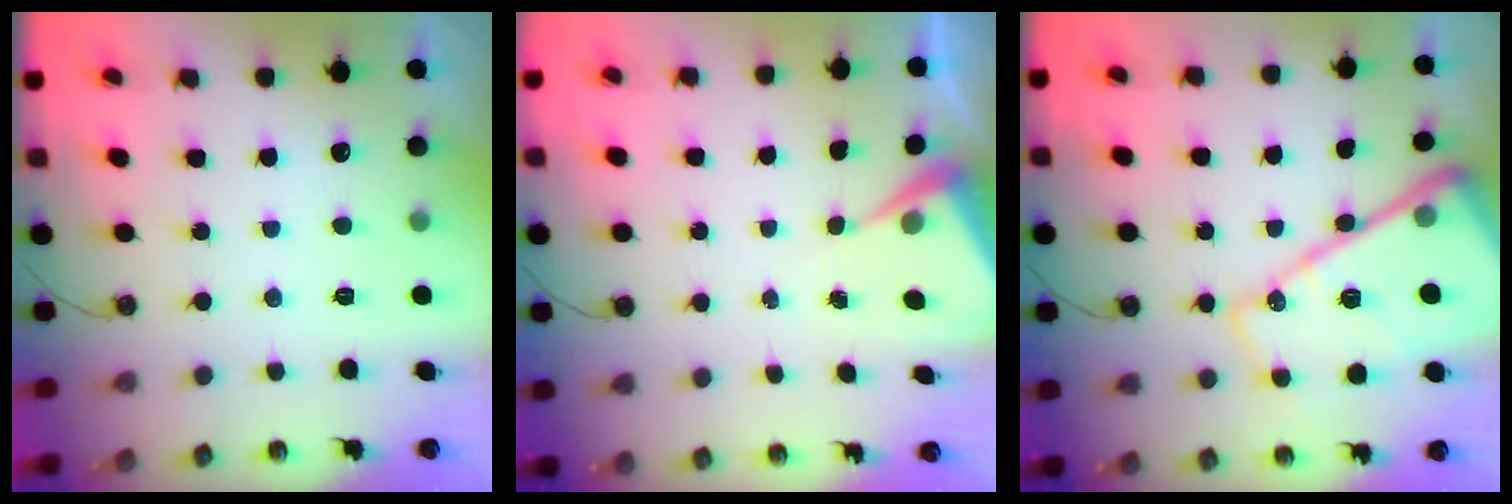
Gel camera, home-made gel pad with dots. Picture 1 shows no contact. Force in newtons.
{"total": 6.0, "press": 5.9, "slide": 0.8}
{"total": 21.9, "press": 21.9, "slide": 1.7}